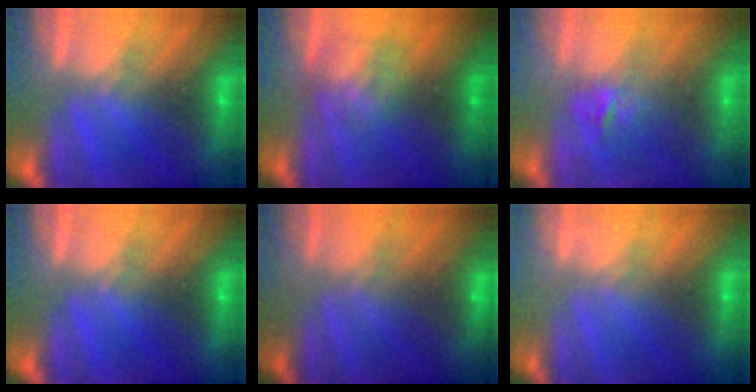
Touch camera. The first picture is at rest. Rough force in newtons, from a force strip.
{"total": 2.7}
{"total": 2.8}
{"total": 0.0}
{"total": 2.3}
{"total": 3.8}